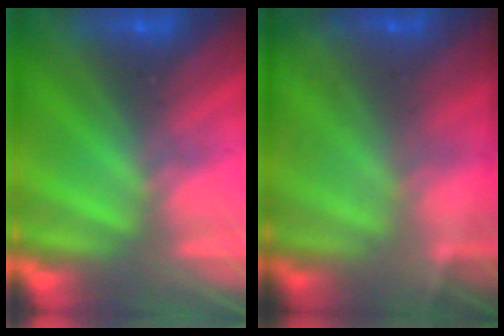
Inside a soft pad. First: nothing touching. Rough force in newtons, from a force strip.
{"total": 7.0}